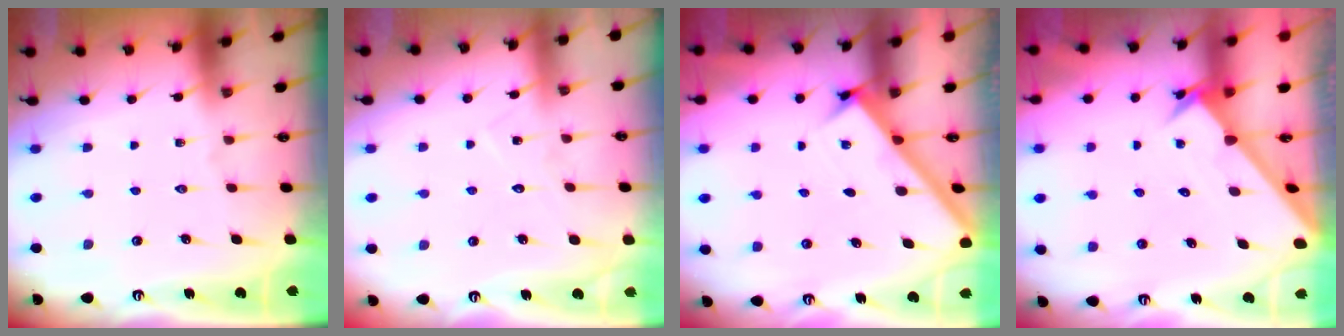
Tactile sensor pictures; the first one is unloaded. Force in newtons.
{"total": 7.3, "press": 7.3, "slide": 0.3}
{"total": 2.7, "press": 2.7, "slide": 0.3}
{"total": 2.7, "press": 2.7, "slide": 0.2}